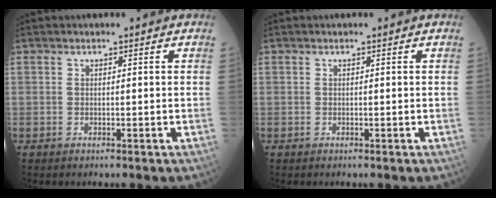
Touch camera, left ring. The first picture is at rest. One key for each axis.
{"total": 0.0}